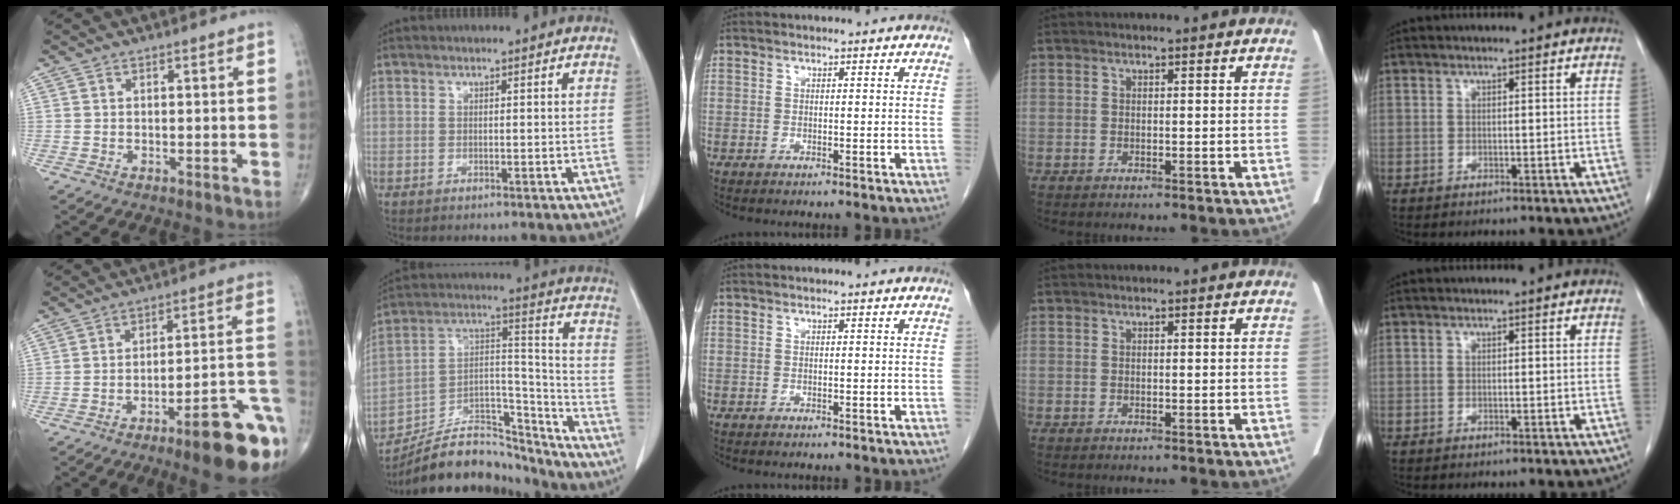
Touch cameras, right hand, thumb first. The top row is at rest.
{"thumb": {"total": 16.0, "force": [-8.0, 2.8, 13.5], "torque": [-0.136, 0.060, -0.111]}, "index": {"total": 19.1, "force": [-17.4, 6.0, 5.3], "torque": [-0.100, 0.048, -0.284]}}